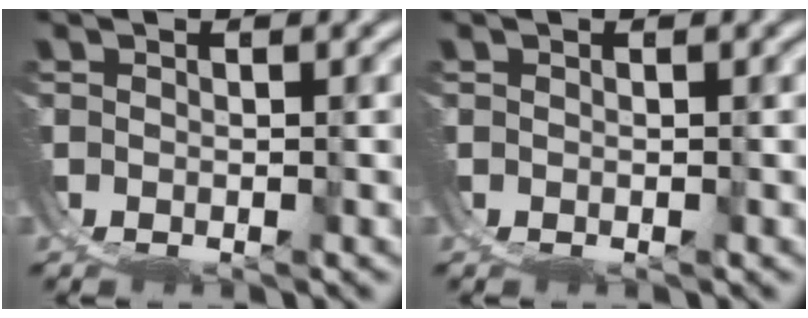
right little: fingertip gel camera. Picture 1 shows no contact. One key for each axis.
{"total": 0.0}